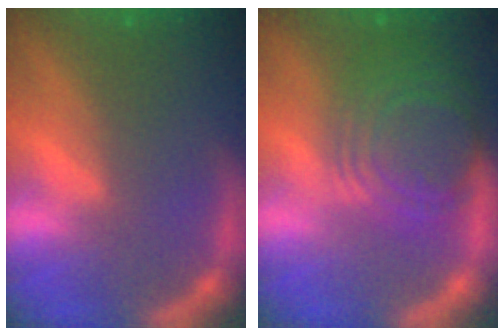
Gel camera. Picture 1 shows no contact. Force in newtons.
{"total": 10.0}